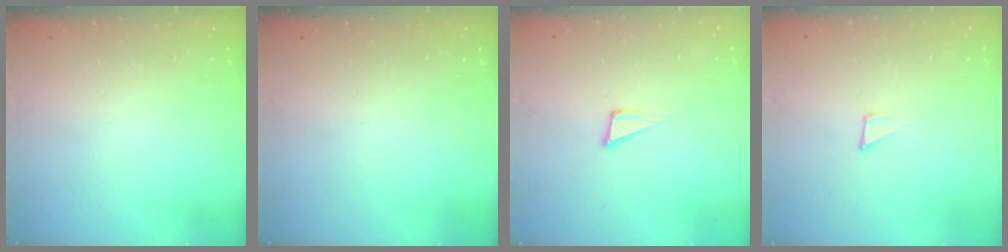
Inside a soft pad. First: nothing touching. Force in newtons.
{"total": 0.0}
{"total": 3.8, "press": 3.7, "slide": 0.8}
{"total": 1.2, "press": 1.2, "slide": 0.0}